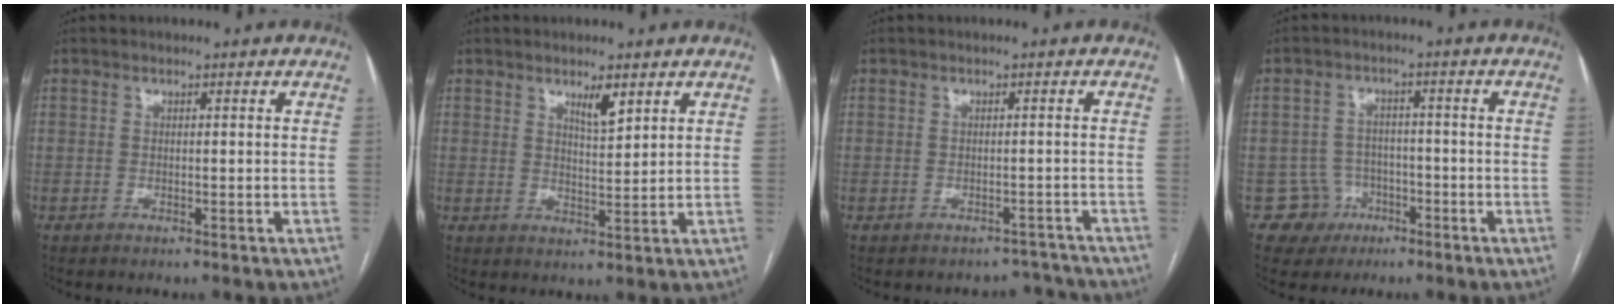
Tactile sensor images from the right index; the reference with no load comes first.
{"total": 3.5, "force": [2.3, 0.7, 2.6], "torque": [-0.046, -0.004, 0.042]}
{"total": 2.8, "force": [-2.4, 1.0, -1.1], "torque": [0.024, 0.026, -0.025]}
{"total": 5.3, "force": [-2.3, 4.8, -0.4], "torque": [0.014, 0.014, -0.033]}